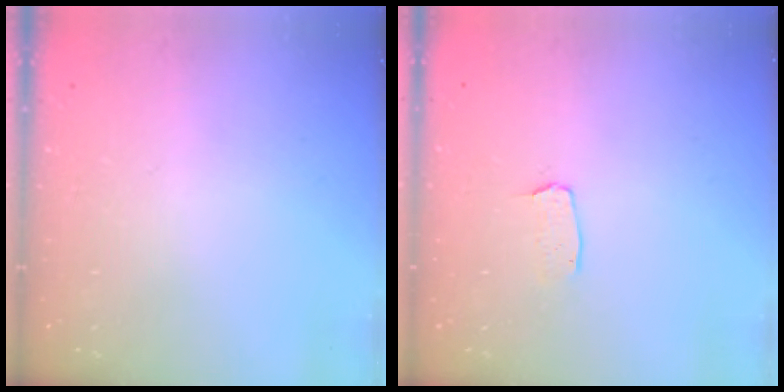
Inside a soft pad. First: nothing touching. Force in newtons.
{"total": 2.9, "press": 2.9, "slide": 0.2}